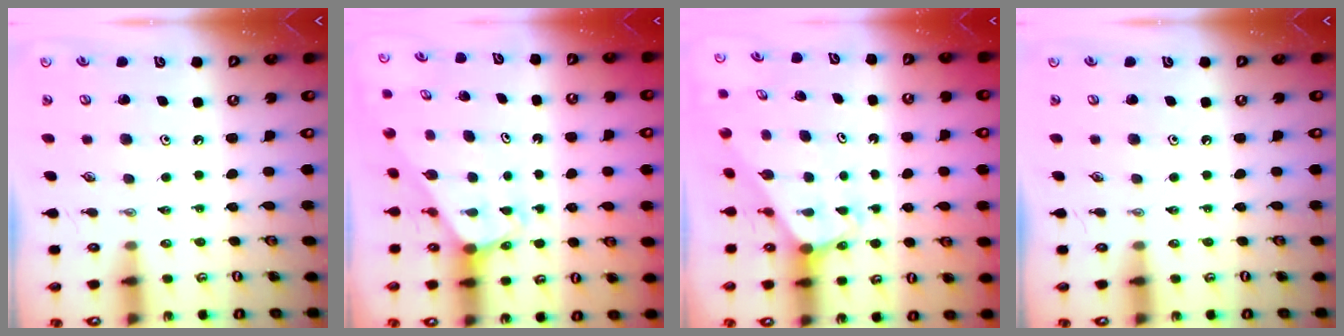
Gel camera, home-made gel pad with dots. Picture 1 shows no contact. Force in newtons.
{"total": 2.1, "press": 2.1, "slide": 0.2}
{"total": 1.9, "press": 1.9, "slide": 0.1}
{"total": 0.0}